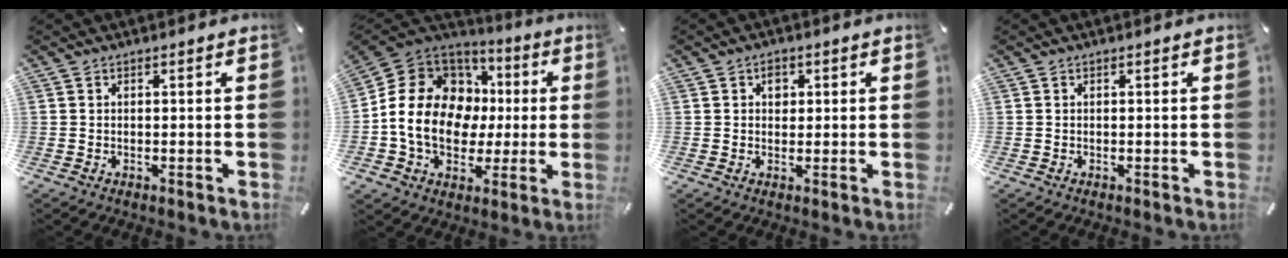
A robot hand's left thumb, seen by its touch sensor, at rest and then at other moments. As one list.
[{"total": 17.5, "force": [-1.1, 14.8, 9.4], "torque": [-0.190, 0.005, -0.013]}, {"total": 2.5, "force": [0.6, 2.0, 1.3], "torque": [-0.005, -0.002, 0.003]}, {"total": 0.0}]